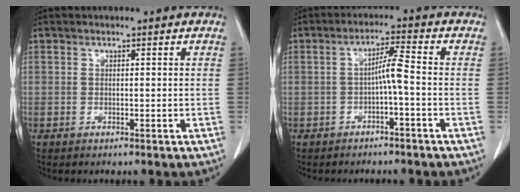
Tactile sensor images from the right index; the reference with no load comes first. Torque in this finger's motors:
{"motor_torque": [0.51, -0.17, 0.27, 0.07]}